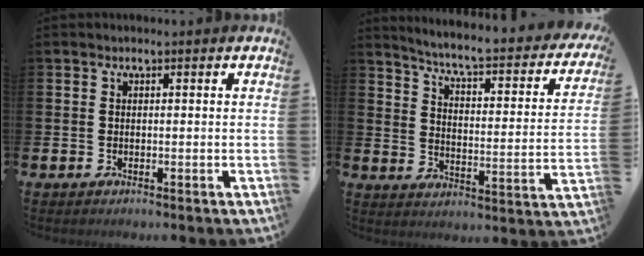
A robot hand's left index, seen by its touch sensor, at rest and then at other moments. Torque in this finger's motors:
{"motor_torque": [0.80, -1.12, 0.29, 0.14]}